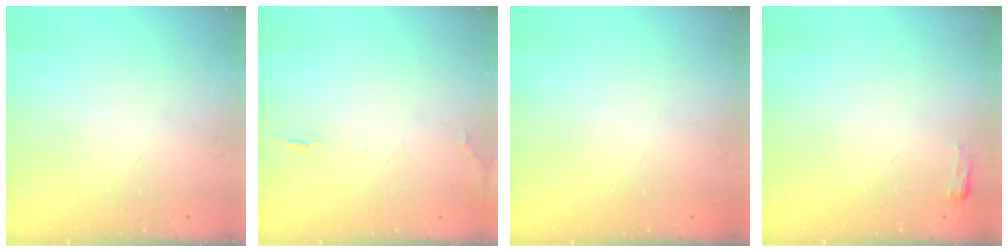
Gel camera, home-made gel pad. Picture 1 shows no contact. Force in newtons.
{"total": 7.3, "press": 7.0, "slide": 2.0}
{"total": 0.0}
{"total": 2.8, "press": 2.6, "slide": 1.1}